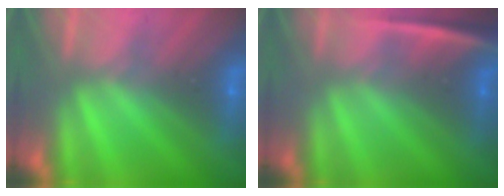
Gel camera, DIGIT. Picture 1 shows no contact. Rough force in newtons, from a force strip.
{"total": 2.4}